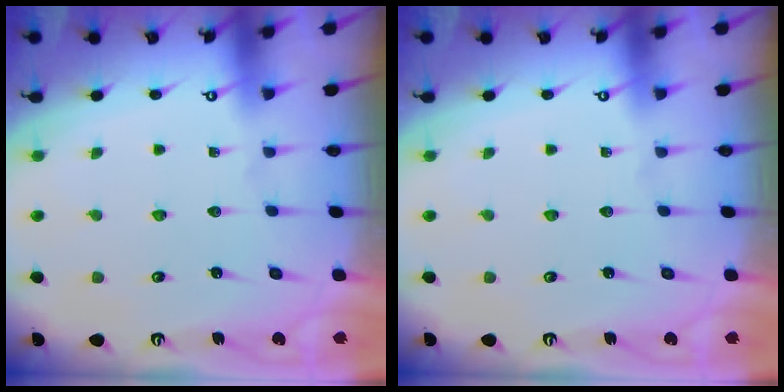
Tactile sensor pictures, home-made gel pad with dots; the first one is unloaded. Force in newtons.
{"total": 0.0}